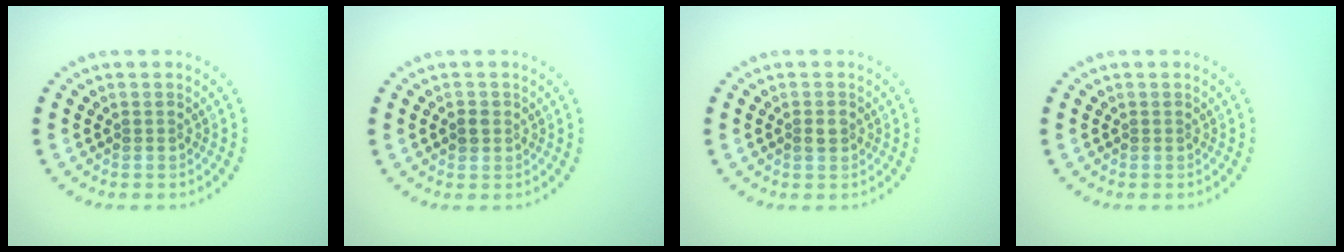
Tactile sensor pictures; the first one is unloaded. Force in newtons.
{"total": 1.1, "press": 1.0, "slide": 0.3}
{"total": 1.2, "press": 1.2, "slide": 0.1}
{"total": 0.0}